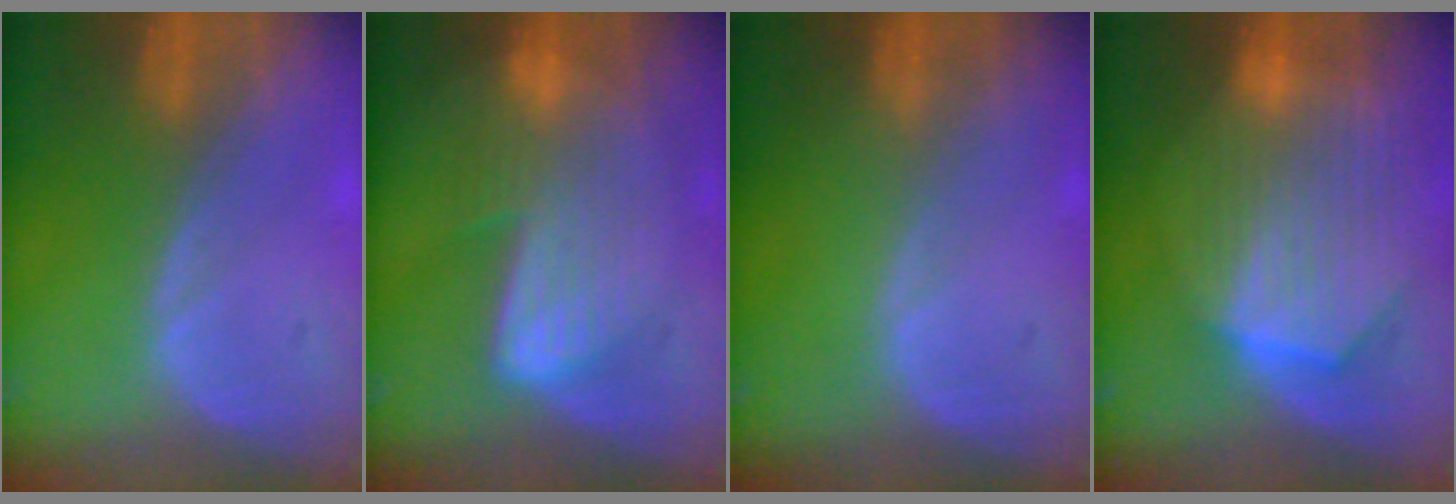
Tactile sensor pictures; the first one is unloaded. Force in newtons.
{"total": 6.5, "press": 6.5, "slide": 1.0}
{"total": 0.0}
{"total": 10.3, "press": 9.0, "slide": 5.1}